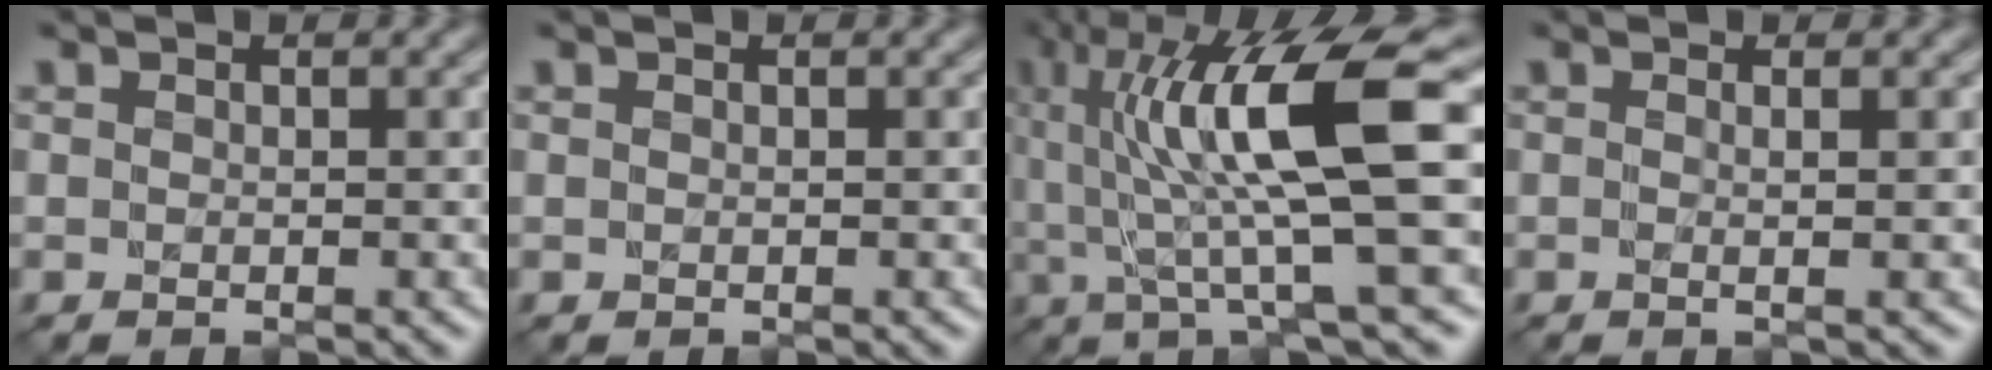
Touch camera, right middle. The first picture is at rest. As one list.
[{"total": 0.0}, {"total": 12.0, "force": [2.5, 2.3, 11.5], "torque": [-0.187, 0.011, 0.046]}, {"total": 1.2, "force": [0.2, 0.4, 1.1], "torque": [-0.016, 0.001, -0.013]}]